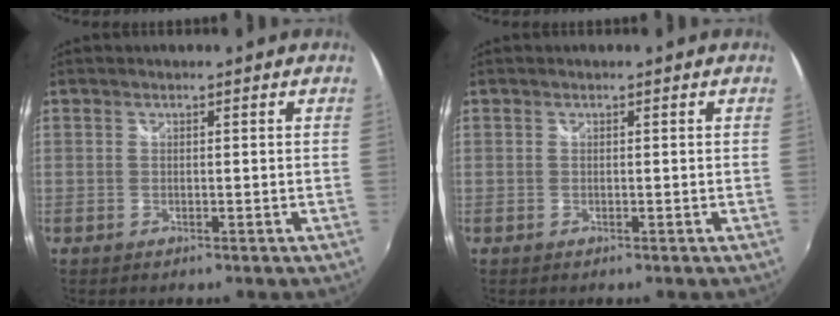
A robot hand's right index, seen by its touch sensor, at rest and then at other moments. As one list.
[{"total": 0.0}]